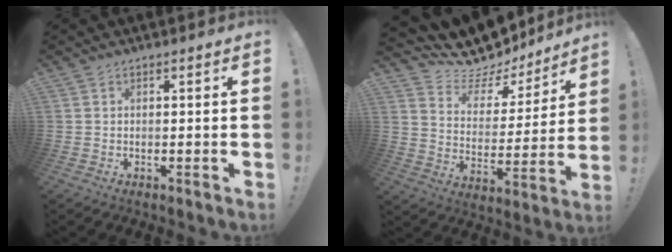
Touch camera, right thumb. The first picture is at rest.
{"total": 11.8, "force": [10.9, 4.1, 1.8], "torque": [-0.053, -0.098, 0.192]}